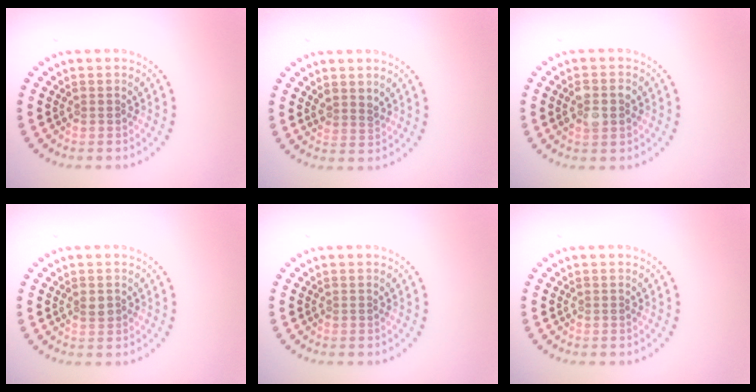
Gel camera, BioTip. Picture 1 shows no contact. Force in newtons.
{"total": 1.5, "press": 1.1, "slide": 0.9}
{"total": 2.7, "press": 2.7, "slide": 0.2}
{"total": 1.0, "press": 1.0, "slide": 0.0}
{"total": 0.0}
{"total": 0.0}